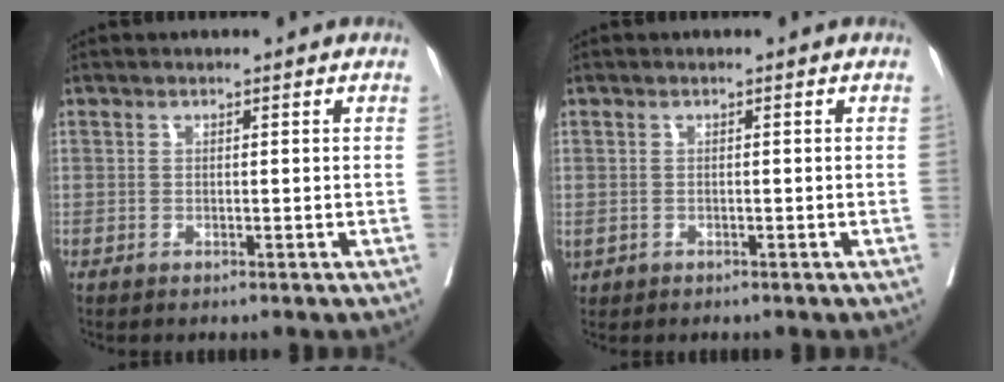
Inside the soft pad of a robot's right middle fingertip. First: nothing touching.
{"total": 0.9, "force": [-0.2, 0.8, 0.5], "torque": [-0.011, 0.002, 0.003]}